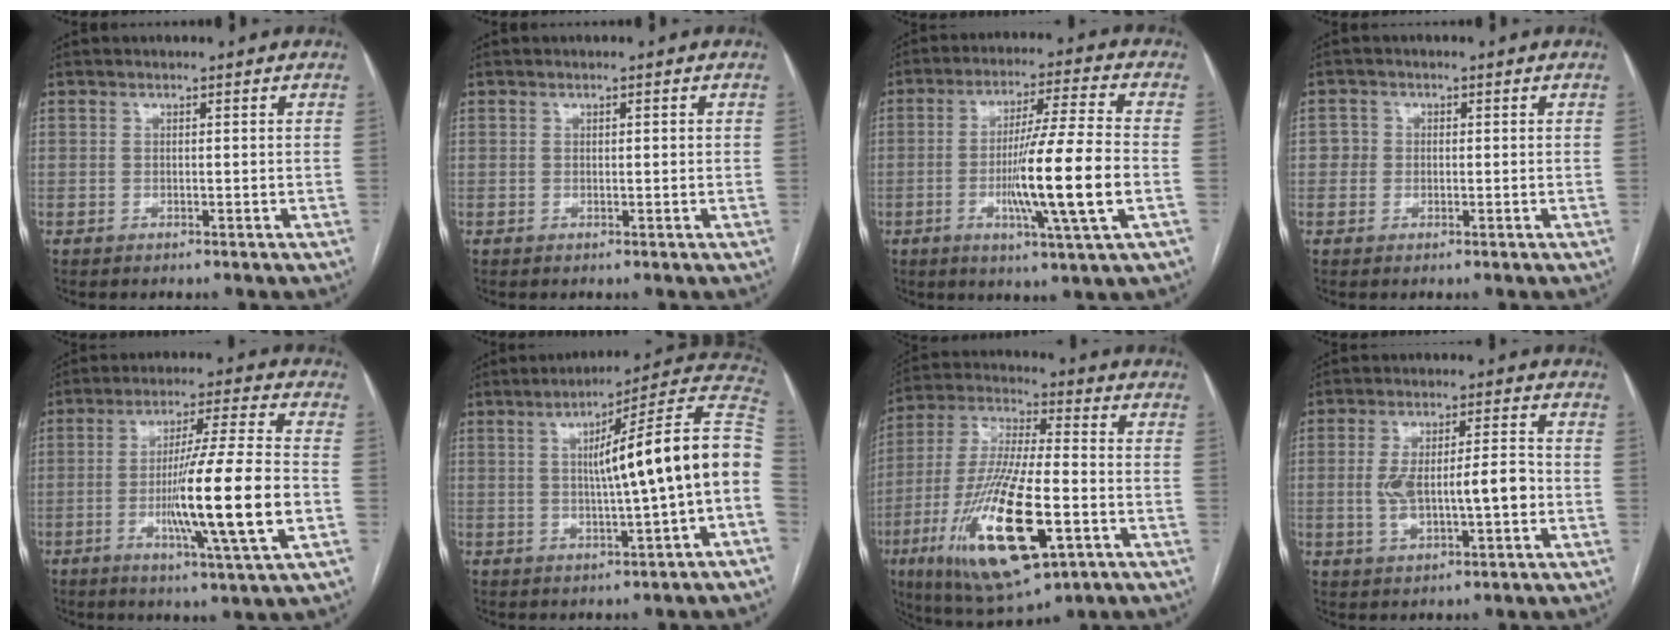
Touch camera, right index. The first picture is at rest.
{"total": 0.7, "force": [0.2, 0.3, 0.7], "torque": [-0.011, 0.002, 0.003]}
{"total": 14.1, "force": [-2.9, -0.8, 13.8], "torque": [-0.243, -0.013, -0.055]}
{"total": 2.0, "force": [0.0, 2.0, 0.2], "torque": [0.005, 0.009, -0.003]}
{"total": 16.0, "force": [-3.4, -0.6, 15.7], "torque": [-0.269, -0.014, -0.062]}
{"total": 17.2, "force": [0.4, 0.0, 17.2], "torque": [-0.225, 0.035, 0.001]}
{"total": 21.7, "force": [-7.5, 5.3, 19.7], "torque": [-0.420, -0.031, -0.123]}
{"total": 9.7, "force": [-1.1, 3.0, 9.2], "torque": [-0.173, 0.020, -0.010]}